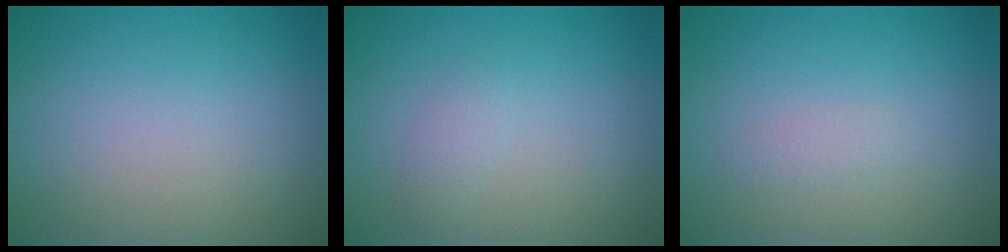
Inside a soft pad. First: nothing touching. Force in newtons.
{"total": 1.1, "press": 1.1, "slide": 0.0}
{"total": 0.9, "press": 0.9, "slide": 0.1}